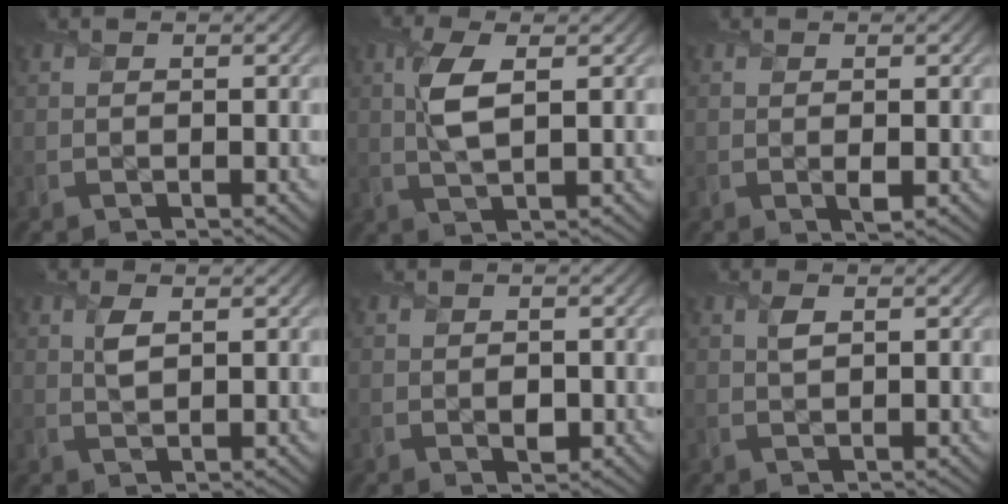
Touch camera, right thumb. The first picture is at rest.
{"total": 4.8, "force": [1.1, 1.6, 4.4], "torque": [-0.104, 0.002, 0.022]}
{"total": 0.8, "force": [-0.1, 0.3, 0.8], "torque": [-0.010, -0.005, -0.002]}
{"total": 2.0, "force": [0.8, 0.9, 1.7], "torque": [-0.038, -0.001, 0.017]}
{"total": 1.2, "force": [-0.2, 0.9, 0.7], "torque": [-0.006, -0.006, -0.001]}
{"total": 1.4, "force": [0.6, 0.6, 1.1], "torque": [-0.026, 0.000, 0.013]}